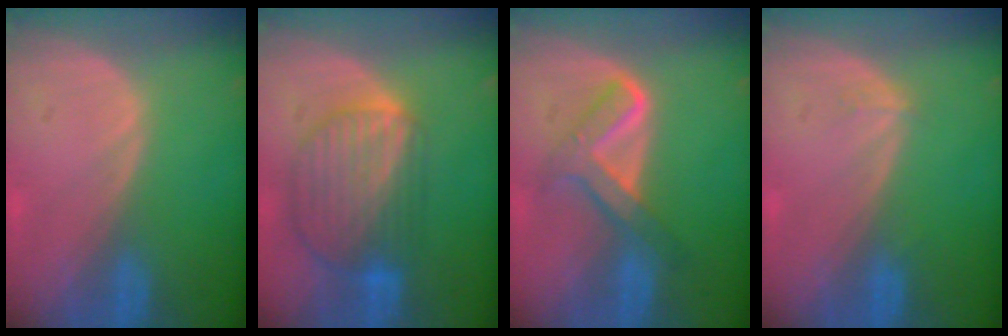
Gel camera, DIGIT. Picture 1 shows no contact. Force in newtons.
{"total": 9.4, "press": 8.0, "slide": 5.0}
{"total": 5.7, "press": 5.7, "slide": 0.3}
{"total": 0.9, "press": 0.8, "slide": 0.2}